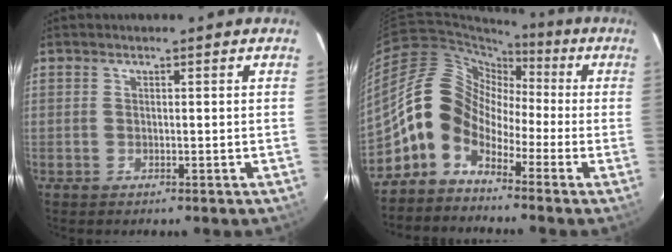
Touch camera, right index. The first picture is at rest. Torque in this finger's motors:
{"motor_torque": [1.14, -1.00, 0.89, 0.19]}